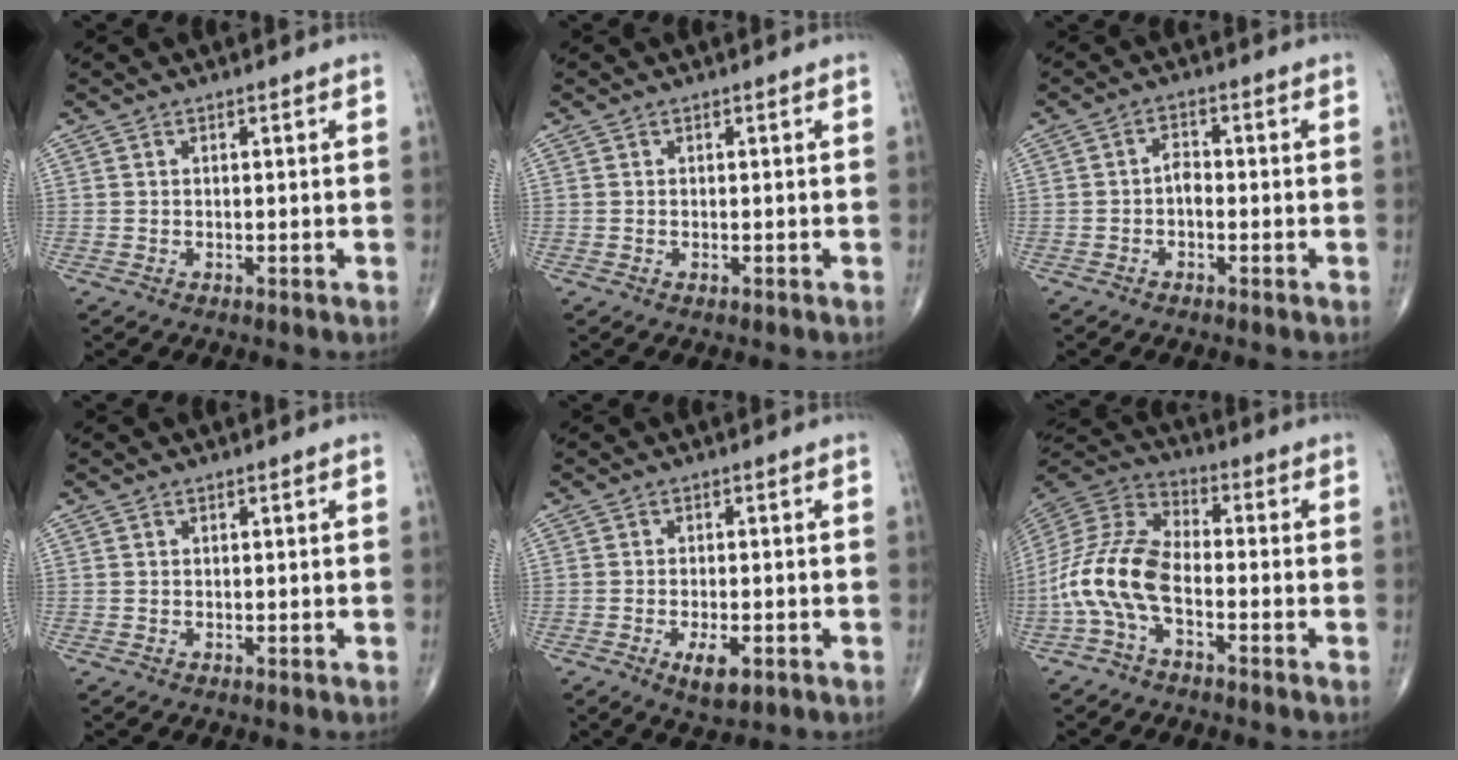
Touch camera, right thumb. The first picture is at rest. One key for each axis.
{"total": 0.0}
{"total": 2.5, "fx": -0.7, "fy": 1.5, "fz": 1.9, "tx": -0.023, "ty": 0.010, "tz": -0.021}
{"total": 0.0}
{"total": 4.6, "fx": -1.8, "fy": 1.8, "fz": 3.8, "tx": -0.062, "ty": -0.005, "tz": -0.025}
{"total": 13.5, "fx": -4.2, "fy": 6.6, "fz": 11.0, "tx": -0.236, "ty": 0.042, "tz": -0.090}